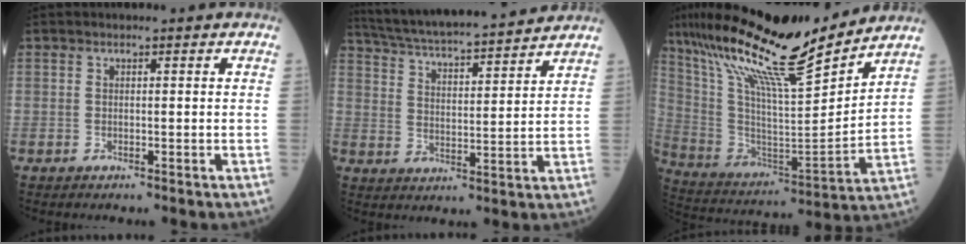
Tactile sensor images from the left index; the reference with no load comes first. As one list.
[{"total": 19.4, "force": [17.7, 1.3, 7.9], "torque": [-0.139, 0.019, 0.271]}, {"total": 24.1, "force": [19.2, 2.1, 14.5], "torque": [-0.267, 0.002, 0.334]}]